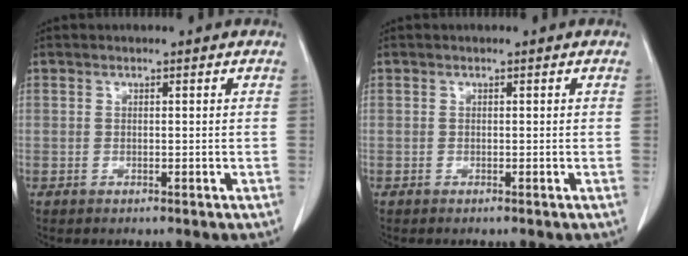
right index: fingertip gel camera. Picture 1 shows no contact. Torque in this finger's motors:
{"motor_torque": [0.02, -0.03, 0.01, 0.01]}